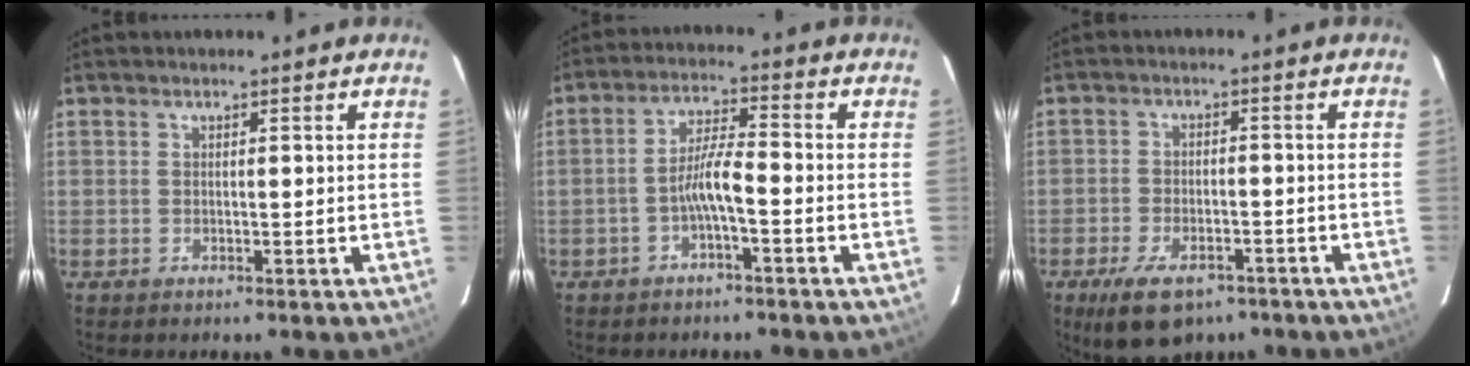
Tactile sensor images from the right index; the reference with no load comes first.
{"total": 5.1, "force": [-2.4, 0.4, 4.5], "torque": [-0.092, 0.011, -0.042]}
{"total": 10.9, "force": [-7.3, 5.3, 6.1], "torque": [-0.137, -0.015, -0.113]}